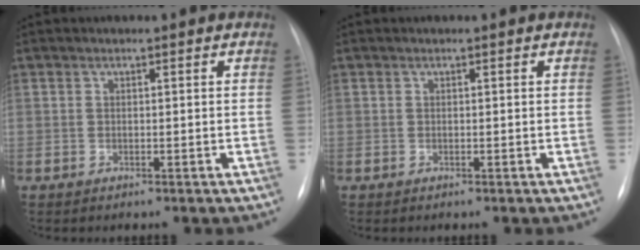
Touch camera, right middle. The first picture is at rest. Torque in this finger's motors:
{"motor_torque": [-0.02, 0.00, -0.01, 0.01]}